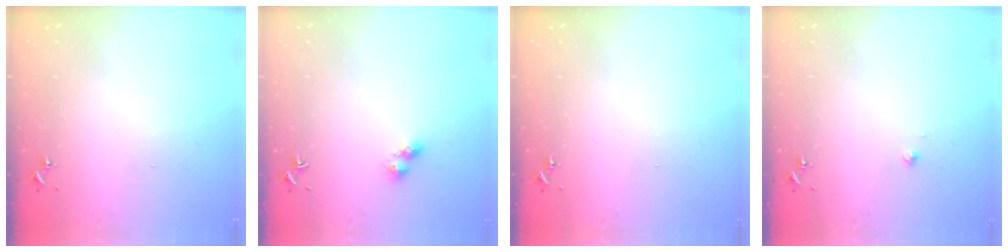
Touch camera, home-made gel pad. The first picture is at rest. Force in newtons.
{"total": 5.8, "press": 5.8, "slide": 0.6}
{"total": 0.0}
{"total": 1.9, "press": 1.9, "slide": 0.1}